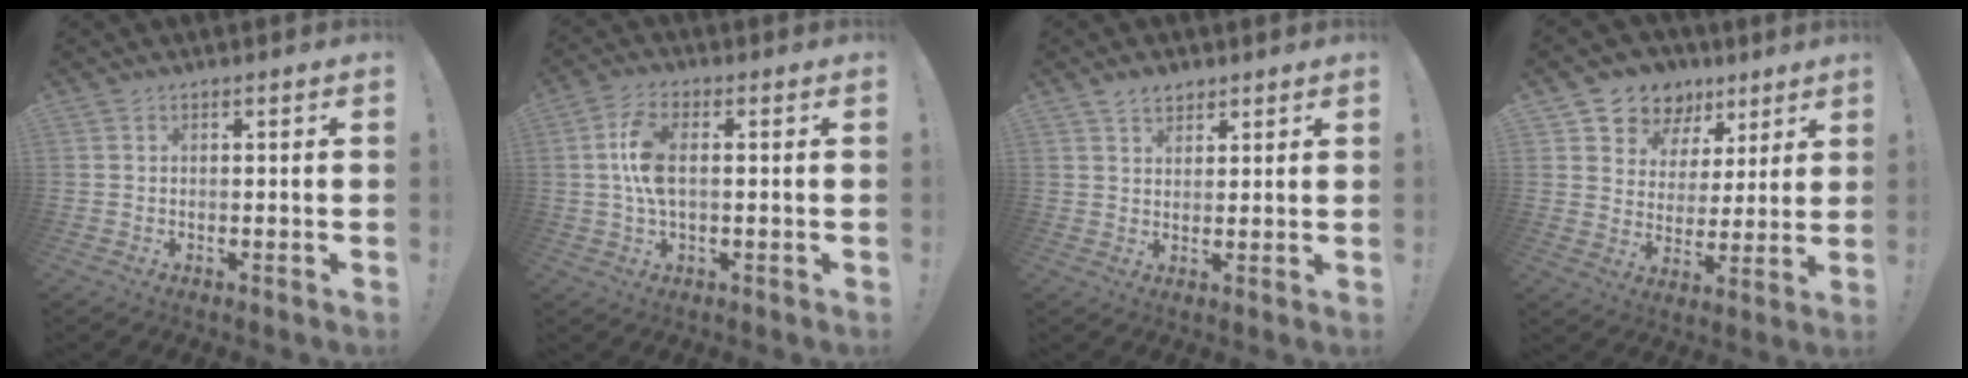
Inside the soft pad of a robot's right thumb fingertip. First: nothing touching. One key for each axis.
{"total": 9.0, "fx": 0.4, "fy": 3.8, "fz": 8.1, "tx": -0.164, "ty": -0.004, "tz": 0.006}
{"total": 4.0, "fx": 2.9, "fy": 2.5, "fz": 1.2, "tx": -0.012, "ty": -0.014, "tz": 0.053}
{"total": 9.2, "fx": 5.2, "fy": 7.4, "fz": 2.0, "tx": -0.032, "ty": -0.037, "tz": 0.104}